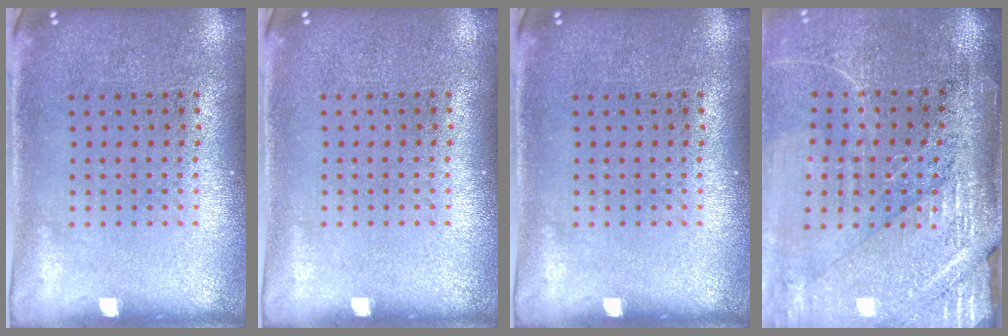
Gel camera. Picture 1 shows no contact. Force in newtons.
{"total": 0.0}
{"total": 0.0}
{"total": 3.8, "press": 3.4, "slide": 1.6}